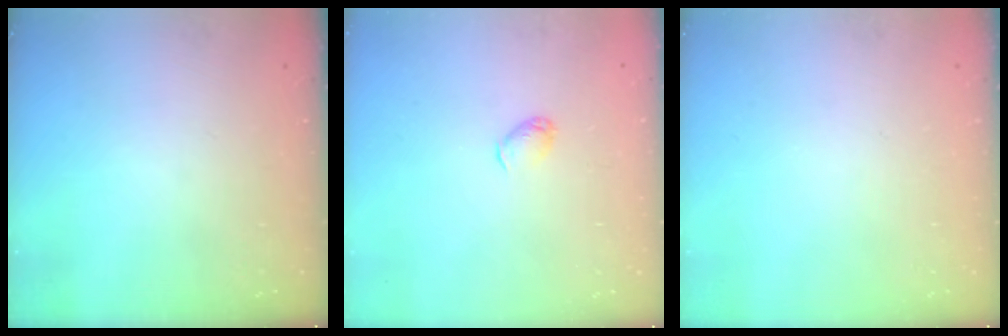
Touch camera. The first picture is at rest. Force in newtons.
{"total": 3.1, "press": 3.0, "slide": 0.7}
{"total": 0.0}